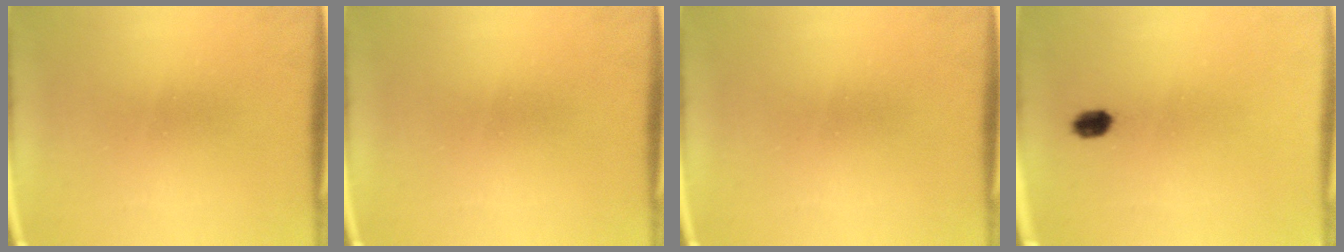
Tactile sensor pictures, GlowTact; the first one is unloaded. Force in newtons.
{"total": 0.0}
{"total": 0.0}
{"total": 2.4}